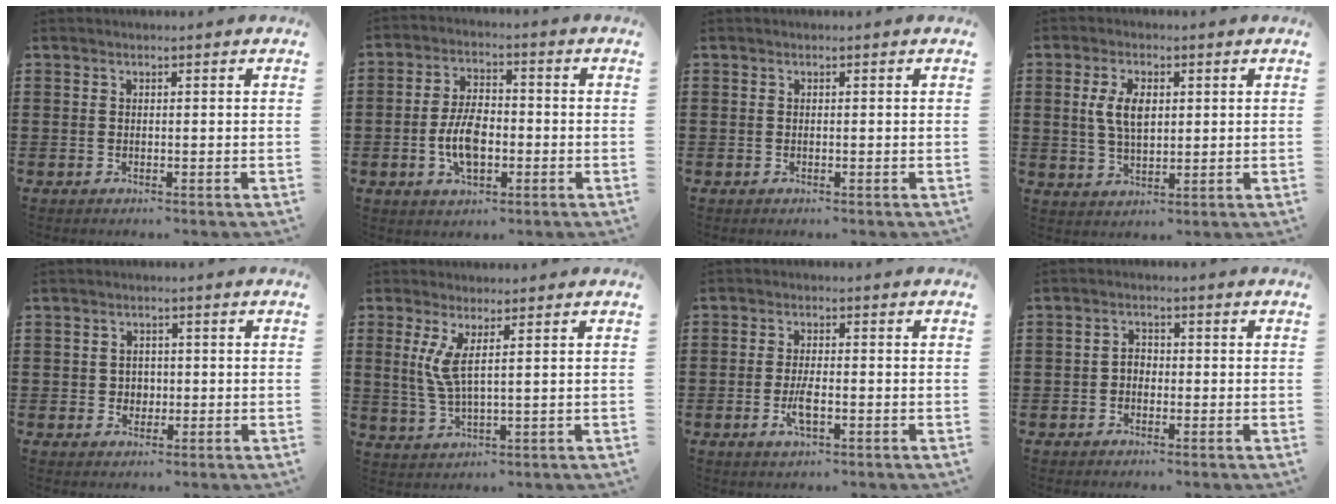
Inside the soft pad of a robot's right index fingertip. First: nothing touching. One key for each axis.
{"total": 7.0, "fx": -1.5, "fy": 3.5, "fz": 5.9, "tx": -0.132, "ty": 0.000, "tz": -0.031}
{"total": 0.0}
{"total": 5.7, "fx": 1.3, "fy": 2.8, "fz": 4.8, "tx": -0.108, "ty": 0.008, "tz": 0.019}
{"total": 2.1, "fx": -0.1, "fy": 2.1, "fz": 0.4, "tx": -0.016, "ty": 0.009, "tz": -0.007}
{"total": 4.8, "fx": 1.8, "fy": 0.4, "fz": 4.4, "tx": -0.113, "ty": -0.014, "tz": 0.025}
{"total": 3.8, "fx": -1.2, "fy": 1.0, "fz": 3.4, "tx": -0.074, "ty": -0.005, "tz": -0.024}
{"total": 1.5, "fx": -0.5, "fy": 1.0, "fz": 1.0, "tx": -0.020, "ty": 0.002, "tz": -0.012}